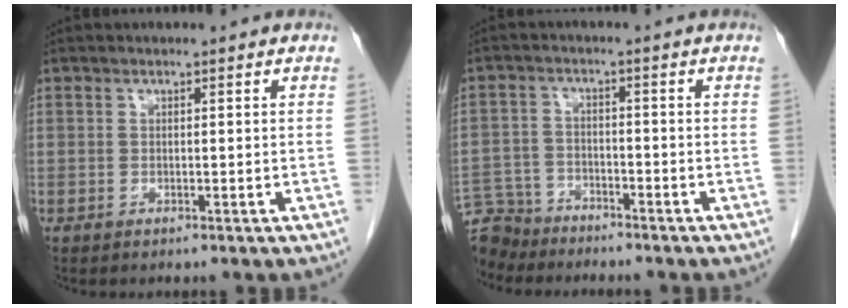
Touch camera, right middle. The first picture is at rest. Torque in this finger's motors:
{"motor_torque": [0.74, -0.86, 0.77, -0.03]}